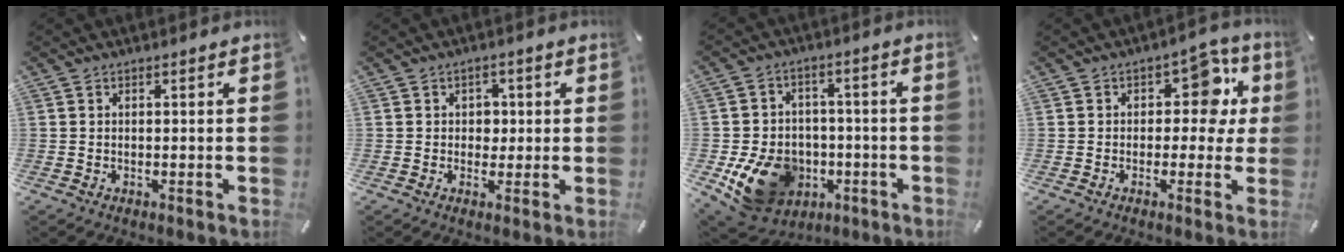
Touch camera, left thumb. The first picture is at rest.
{"total": 3.4, "force": [0.2, 3.0, 1.4], "torque": [-0.010, -0.002, -0.006]}
{"total": 15.6, "force": [-4.9, 12.6, 7.8], "torque": [-0.155, 0.026, -0.068]}
{"total": 9.6, "force": [2.7, 6.1, 6.9], "torque": [-0.084, -0.013, 0.042]}